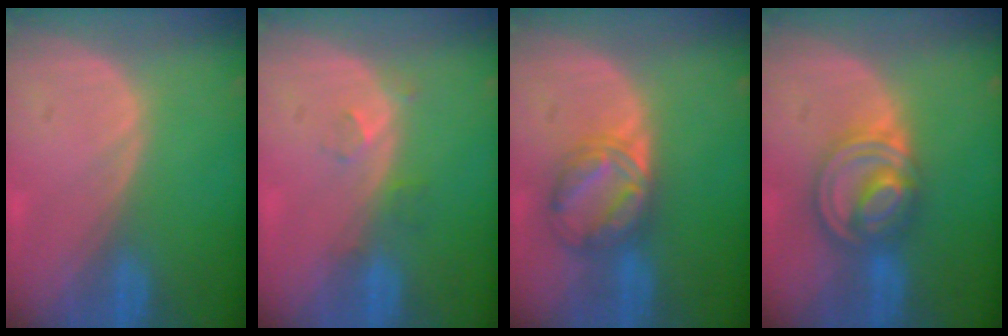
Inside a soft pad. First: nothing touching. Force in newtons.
{"total": 2.7, "press": 2.3, "slide": 1.5}
{"total": 6.3, "press": 6.3, "slide": 0.3}
{"total": 8.0, "press": 6.9, "slide": 3.9}